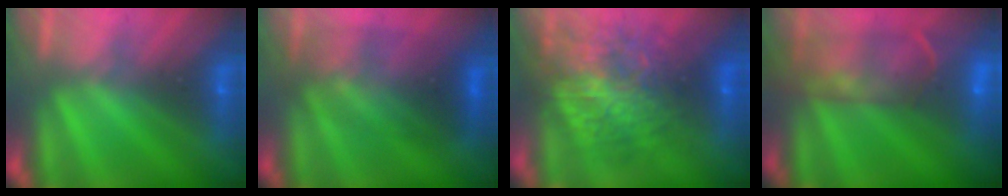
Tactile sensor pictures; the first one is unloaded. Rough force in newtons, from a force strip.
{"total": 2.9}
{"total": 7.6}
{"total": 9.1}